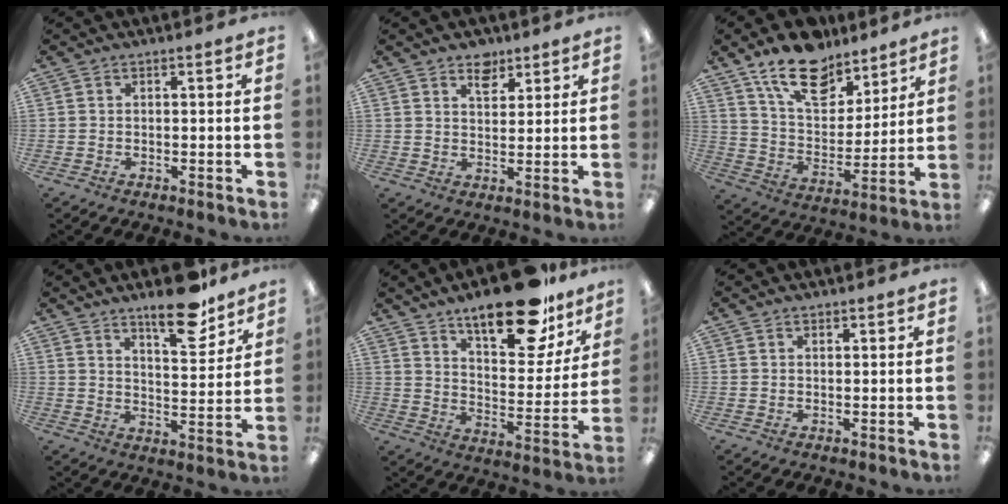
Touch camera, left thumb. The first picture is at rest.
{"total": 5.6, "force": [4.1, 3.2, 2.0], "torque": [-0.010, -0.021, 0.070]}
{"total": 17.1, "force": [12.7, 8.4, 7.9], "torque": [-0.134, -0.073, 0.227]}
{"total": 13.1, "force": [9.9, 4.3, 7.4], "torque": [-0.089, -0.064, 0.166]}
{"total": 21.7, "force": [15.9, 8.1, 12.3], "torque": [-0.175, -0.097, 0.262]}
{"total": 0.9, "force": [0.7, 0.4, 0.2], "torque": [-0.004, 0.001, 0.014]}